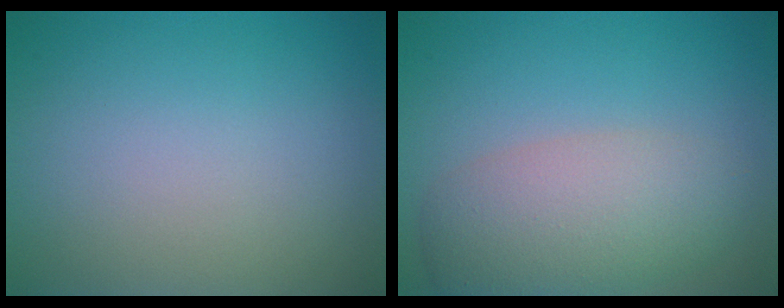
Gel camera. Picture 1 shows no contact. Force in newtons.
{"total": 5.7, "press": 5.7, "slide": 0.2}